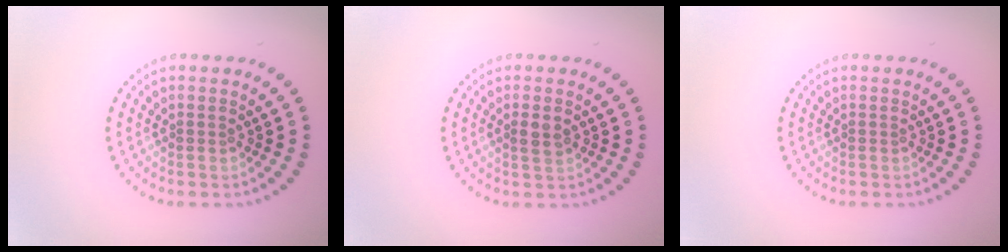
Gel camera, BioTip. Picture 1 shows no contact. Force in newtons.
{"total": 1.5, "press": 1.5, "slide": 0.3}
{"total": 0.0}